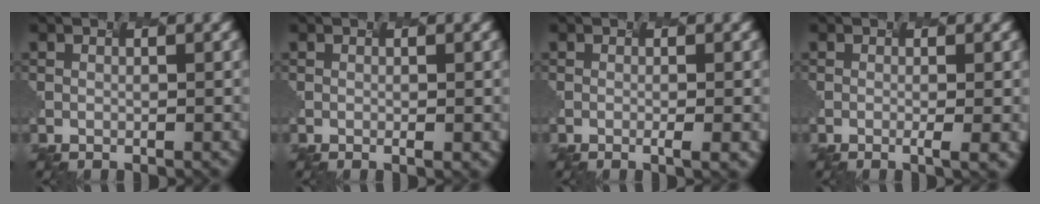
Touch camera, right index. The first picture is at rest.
{"total": 1.1, "force": [-0.1, 0.3, 1.1], "torque": [-0.002, 0.007, 0.004]}
{"total": 2.0, "force": [-0.6, 0.3, 1.9], "torque": [-0.018, 0.005, 0.000]}
{"total": 1.9, "force": [-0.8, 0.0, 1.8], "torque": [-0.027, 0.005, 0.000]}